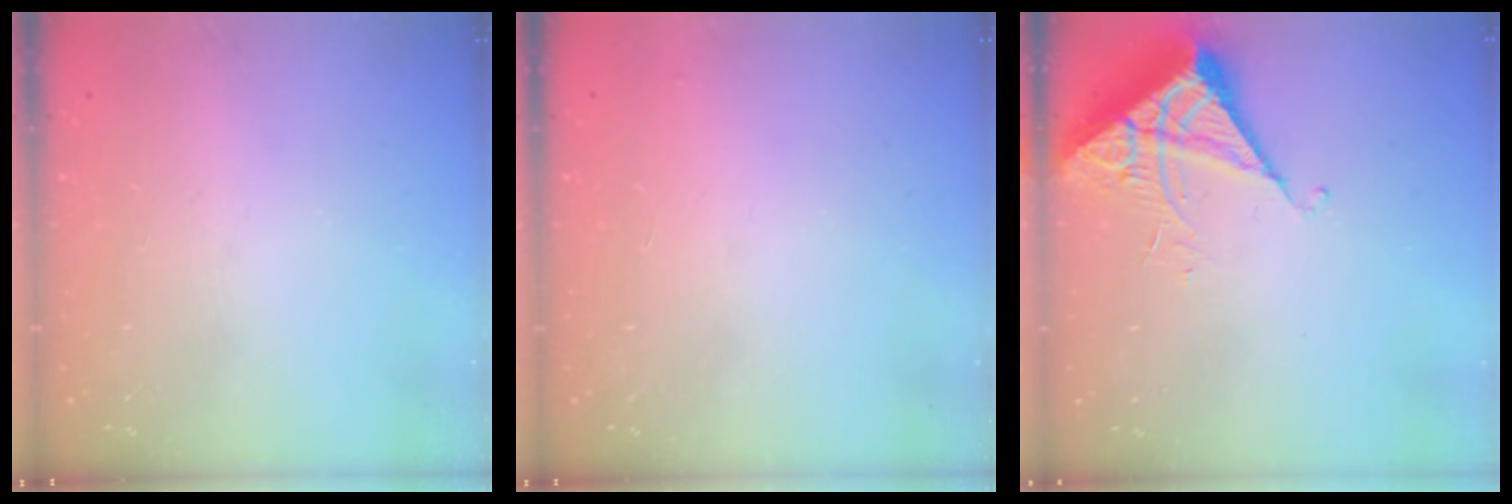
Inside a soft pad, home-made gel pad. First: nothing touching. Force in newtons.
{"total": 2.9, "press": 2.9, "slide": 0.1}
{"total": 6.3, "press": 6.3, "slide": 0.2}